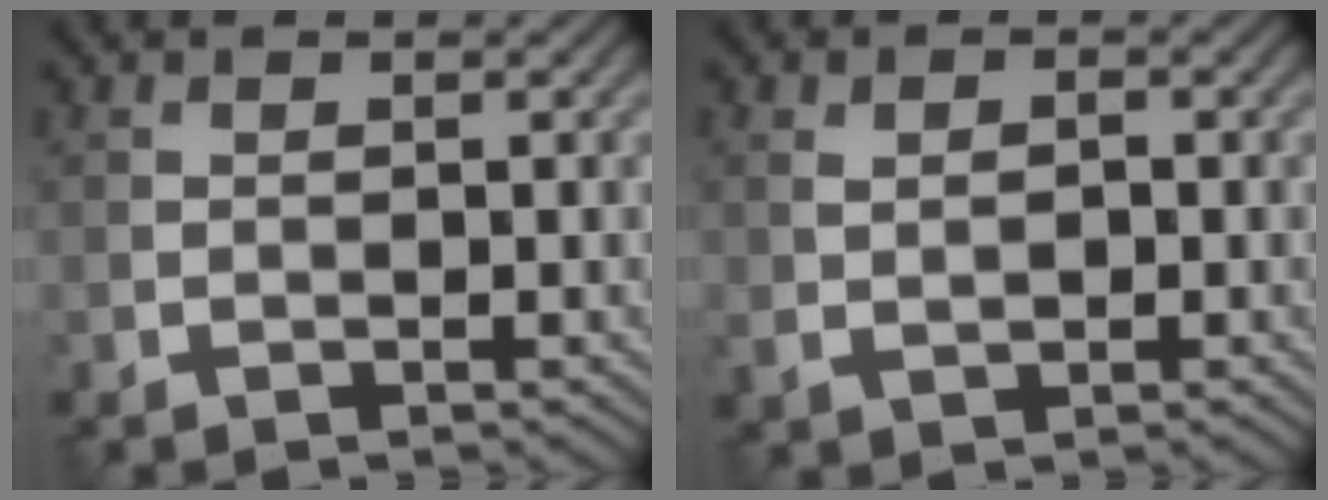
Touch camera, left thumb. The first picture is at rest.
{"total": 2.5, "force": [0.0, 1.6, 2.0], "torque": [-0.042, -0.003, 0.004]}